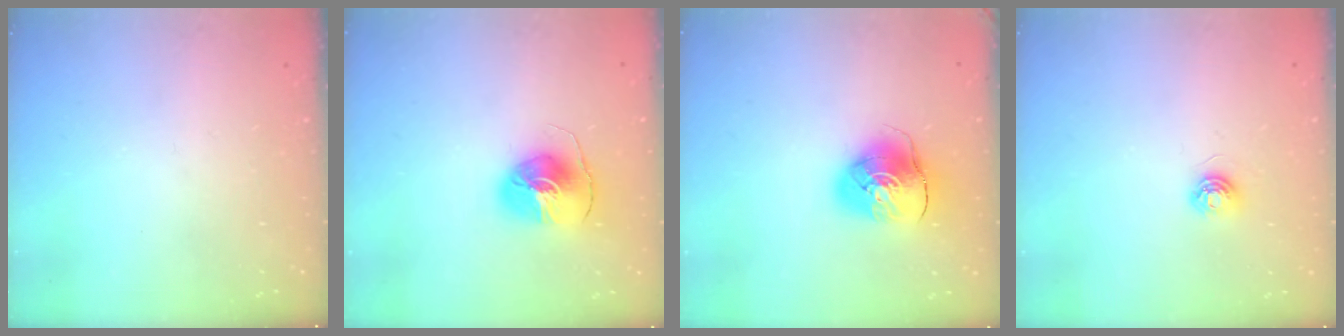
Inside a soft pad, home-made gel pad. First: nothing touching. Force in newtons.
{"total": 8.3, "press": 8.2, "slide": 0.9}
{"total": 10.2, "press": 10.1, "slide": 1.4}
{"total": 5.0, "press": 4.9, "slide": 0.6}